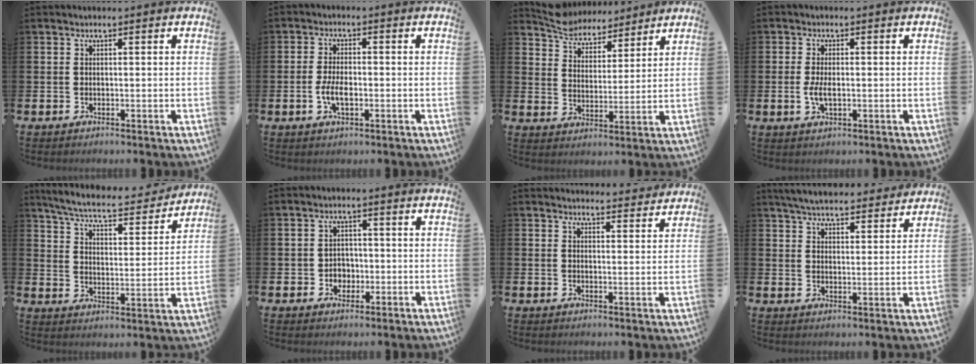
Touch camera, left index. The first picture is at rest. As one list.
[{"total": 3.7, "force": [-0.8, 1.8, 3.2], "torque": [-0.061, 0.001, -0.017]}, {"total": 6.1, "force": [5.9, 1.7, 0.3], "torque": [-0.036, -0.032, 0.106]}, {"total": 3.0, "force": [-0.2, 1.4, 2.7], "torque": [-0.050, 0.002, -0.005]}, {"total": 6.9, "force": [6.3, 0.8, 2.5], "torque": [-0.079, -0.045, 0.104]}, {"total": 2.7, "force": [-0.6, 2.4, 1.1], "torque": [-0.016, 0.002, -0.019]}, {"total": 3.5, "force": [3.5, 0.3, -0.1], "torque": [0.006, -0.027, 0.061]}, {"total": 5.6, "force": [5.5, 0.9, 0.9], "torque": [-0.033, -0.031, 0.097]}]